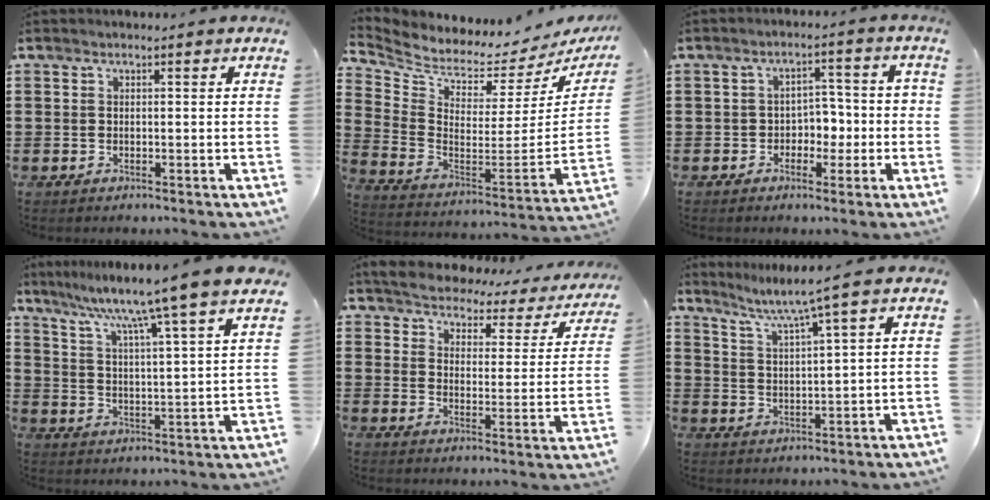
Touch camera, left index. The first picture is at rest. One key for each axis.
{"total": 3.6, "fx": 3.6, "fy": 0.6, "fz": 0.2, "tx": -0.036, "ty": -0.057, "tz": 0.055}
{"total": 4.1, "fx": -1.2, "fy": 3.4, "fz": 1.8, "tx": -0.040, "ty": 0.006, "tz": -0.031}
{"total": 8.4, "fx": 7.0, "fy": -1.9, "fz": 4.2, "tx": -0.102, "ty": -0.053, "tz": 0.106}
{"total": 3.8, "fx": 3.7, "fy": 0.5, "fz": 0.3, "tx": -0.033, "ty": -0.031, "tz": 0.058}
{"total": 4.5, "fx": 3.2, "fy": -1.0, "fz": 3.1, "tx": -0.072, "ty": -0.023, "tz": 0.046}